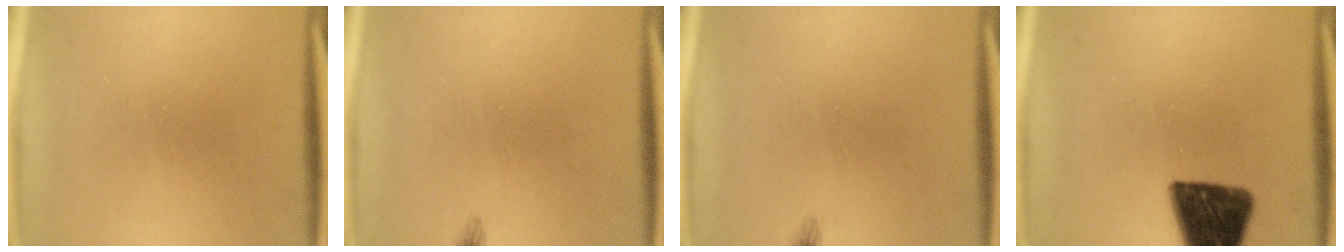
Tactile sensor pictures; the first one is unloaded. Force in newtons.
{"total": 0.9}
{"total": 0.9}
{"total": 13.7}